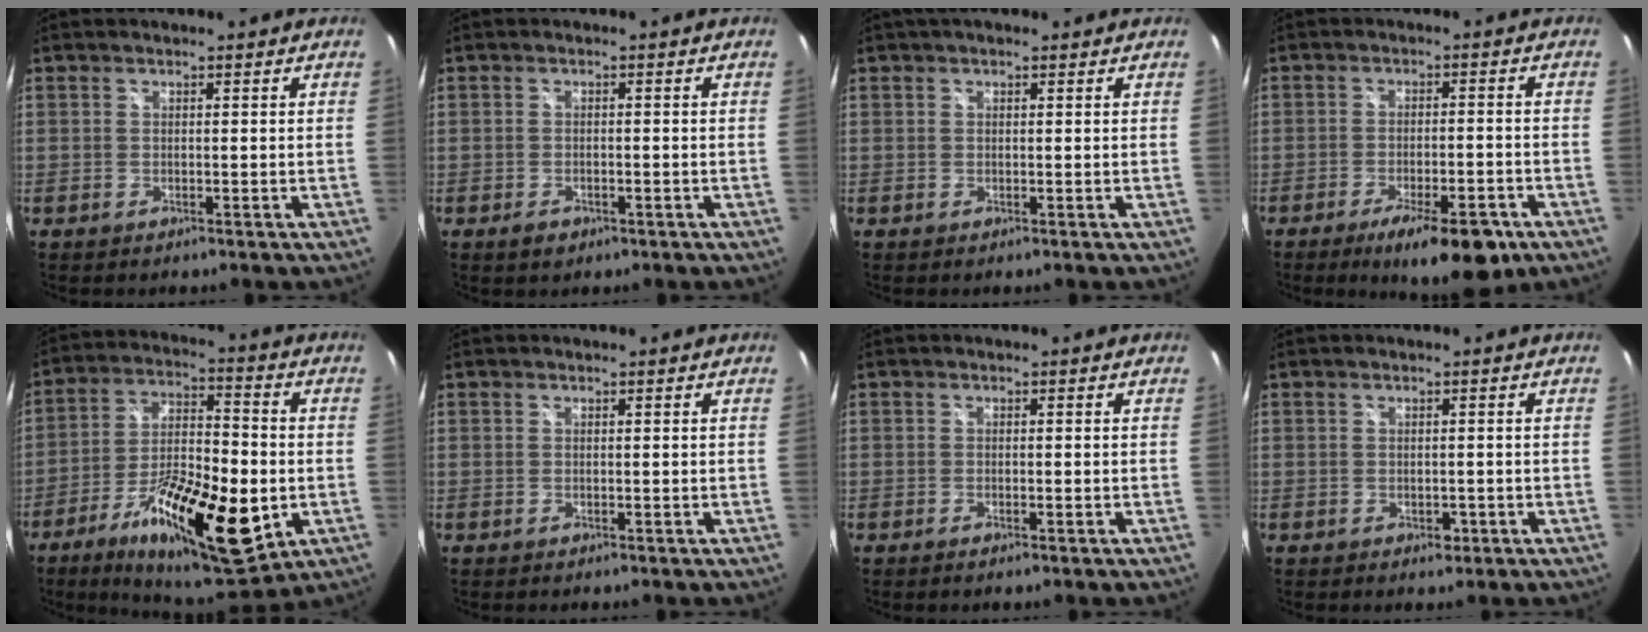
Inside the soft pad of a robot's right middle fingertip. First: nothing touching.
{"total": 2.4, "force": [-1.4, 1.6, 1.2], "torque": [-0.023, -0.003, -0.019]}
{"total": 3.2, "force": [2.2, 1.3, 1.9], "torque": [-0.027, 0.013, 0.029]}
{"total": 12.1, "force": [-7.8, 3.5, 8.6], "torque": [-0.142, -0.019, -0.112]}
{"total": 21.8, "force": [-8.6, 7.5, 18.5], "torque": [-0.334, -0.029, -0.135]}
{"total": 0.0}
{"total": 0.8, "force": [-0.6, 0.0, 0.6], "torque": [-0.011, 0.000, -0.012]}
{"total": 1.5, "force": [-0.6, 1.2, 0.7], "torque": [-0.010, -0.002, -0.007]}